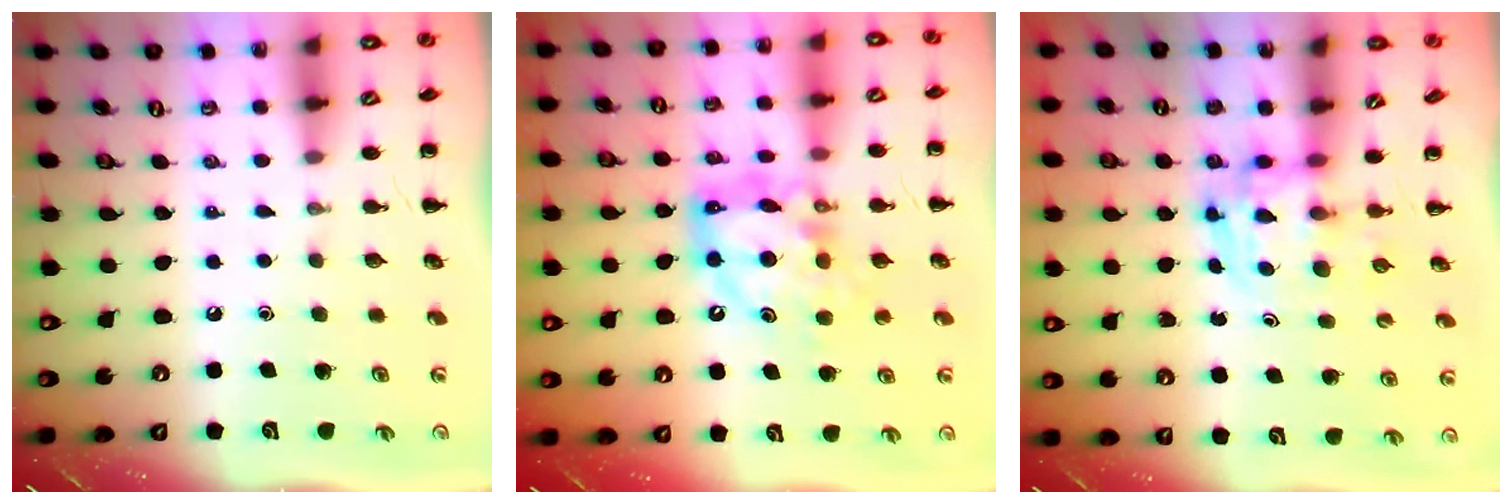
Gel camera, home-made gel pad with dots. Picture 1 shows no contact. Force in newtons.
{"total": 12.6, "press": 12.0, "slide": 3.8}
{"total": 3.6, "press": 3.5, "slide": 0.6}